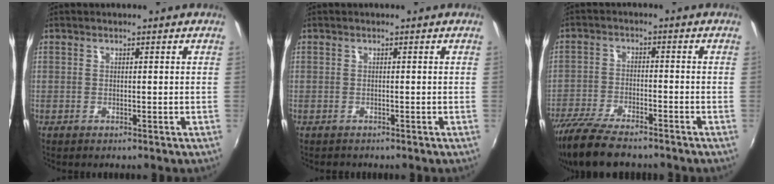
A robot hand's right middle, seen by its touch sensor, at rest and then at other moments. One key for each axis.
{"total": 0.7, "fx": -0.6, "fy": 0.4, "fz": -0.1, "tx": -0.002, "ty": -0.001, "tz": -0.010}
{"total": 13.7, "fx": -11.4, "fy": 3.5, "fz": 6.7, "tx": -0.154, "ty": -0.033, "tz": -0.205}